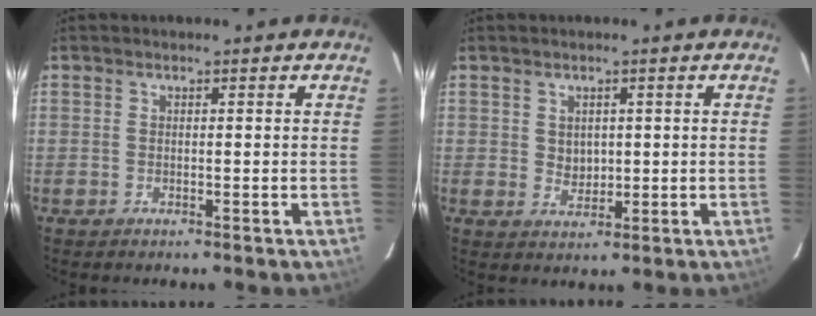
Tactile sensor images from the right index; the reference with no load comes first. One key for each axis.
{"total": 2.9, "fx": 0.6, "fy": 2.6, "fz": 1.2, "tx": -0.016, "ty": 0.001, "tz": 0.017}